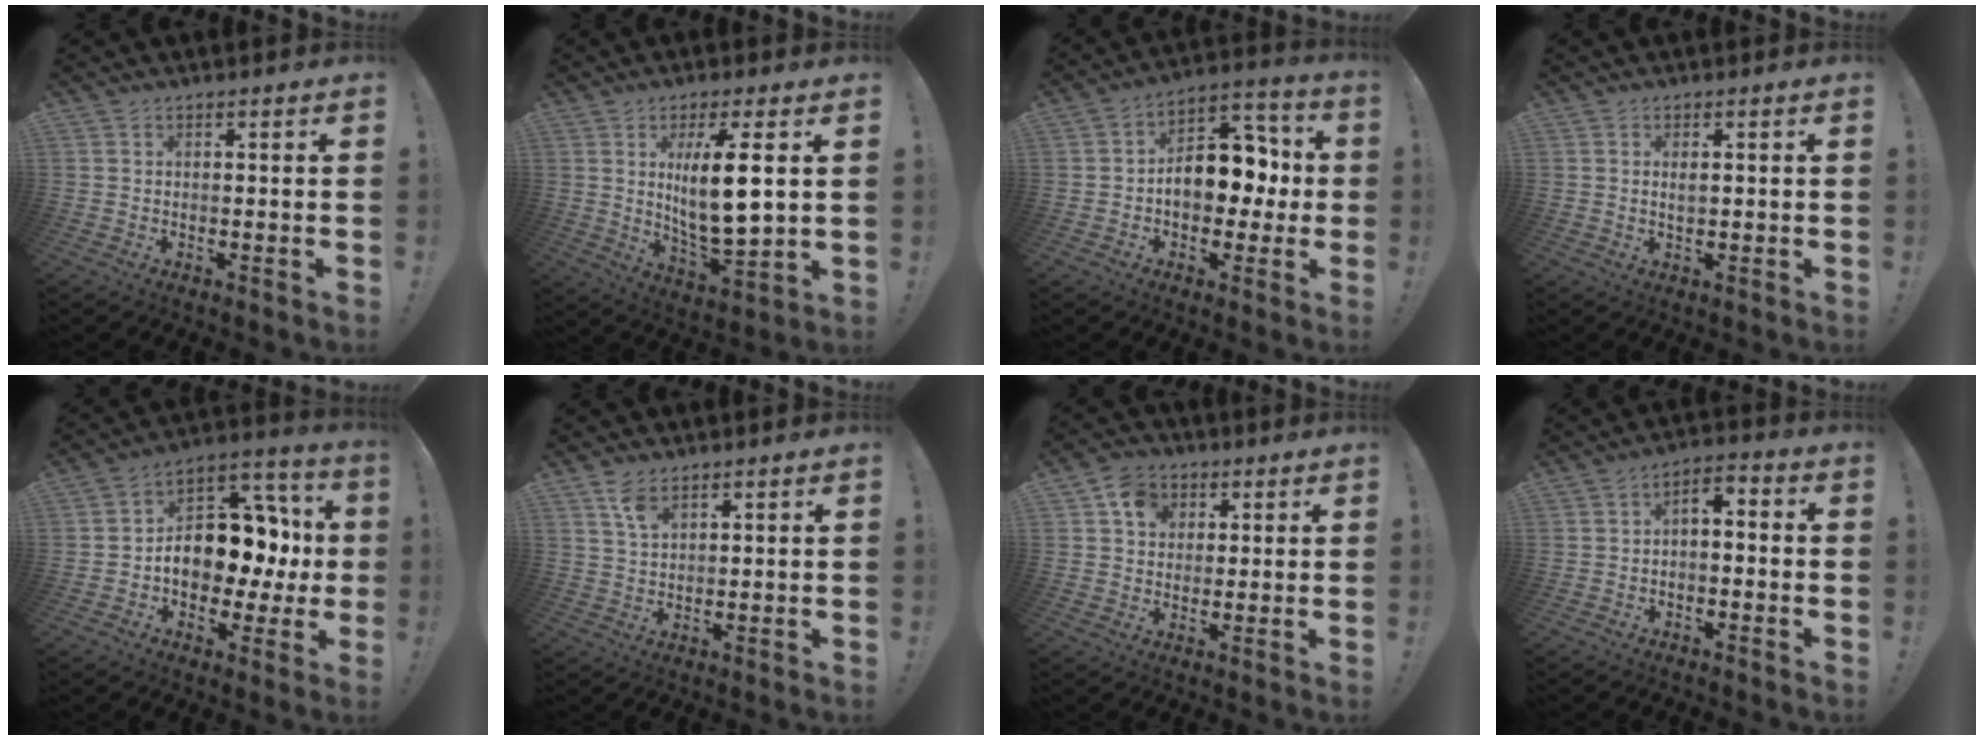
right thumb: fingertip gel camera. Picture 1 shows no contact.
{"total": 13.6, "force": [3.0, 3.2, 12.9], "torque": [-0.229, -0.023, 0.037]}
{"total": 13.9, "force": [-1.0, 10.0, 9.5], "torque": [-0.129, 0.022, -0.009]}
{"total": 2.0, "force": [0.2, 0.8, 1.8], "torque": [-0.025, -0.003, 0.001]}
{"total": 15.1, "force": [-1.3, 11.2, 10.0], "torque": [-0.132, 0.012, -0.010]}
{"total": 5.0, "force": [3.3, 2.2, 3.1], "torque": [-0.058, -0.016, 0.059]}
{"total": 8.2, "force": [3.1, 6.9, 3.1], "torque": [-0.043, -0.005, 0.060]}
{"total": 4.0, "force": [-2.2, 2.2, 2.6], "torque": [-0.042, 0.014, -0.038]}